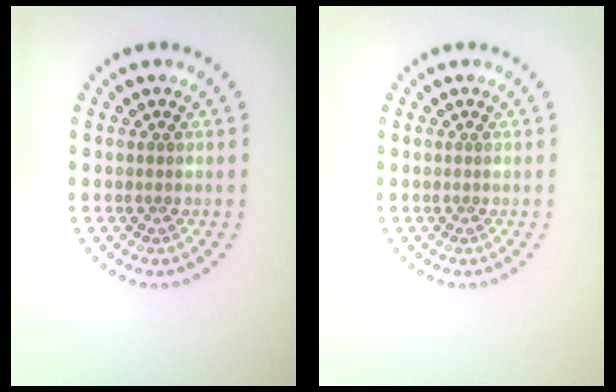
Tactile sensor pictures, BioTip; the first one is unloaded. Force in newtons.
{"total": 0.0}